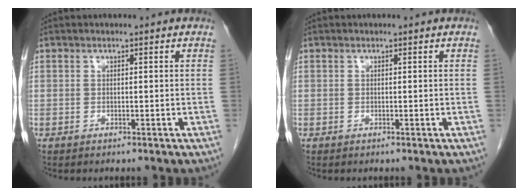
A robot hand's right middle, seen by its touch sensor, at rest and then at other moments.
{"total": 0.0}